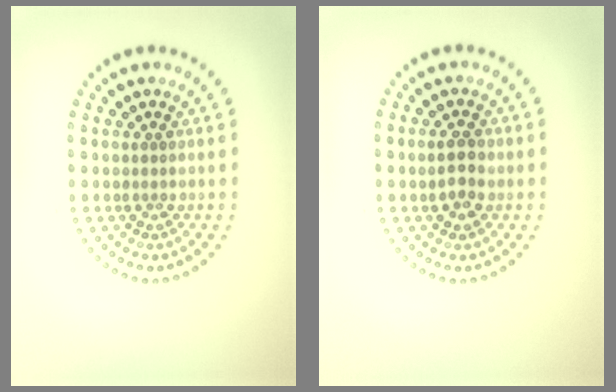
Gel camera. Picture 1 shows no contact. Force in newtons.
{"total": 2.3, "press": 2.3, "slide": 0.2}